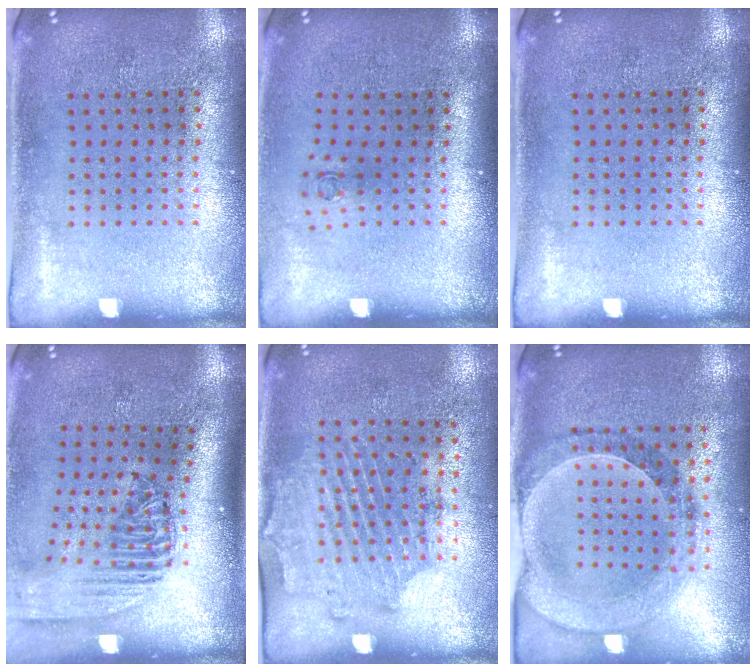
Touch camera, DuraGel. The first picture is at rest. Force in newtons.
{"total": 0.7, "press": 0.3, "slide": 0.7}
{"total": 0.0}
{"total": 2.4, "press": 1.8, "slide": 1.5}
{"total": 1.7, "press": 1.3, "slide": 1.1}
{"total": 1.0, "press": 0.9, "slide": 0.2}